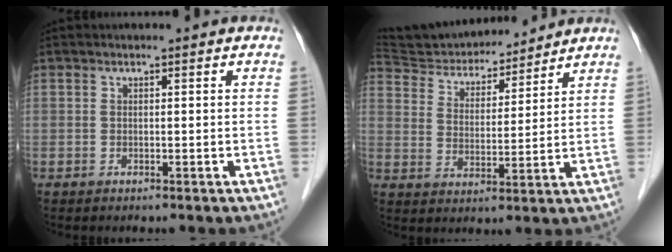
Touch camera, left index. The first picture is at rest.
{"total": 15.3, "force": [14.4, 4.0, 3.4], "torque": [-0.061, 0.013, 0.242]}